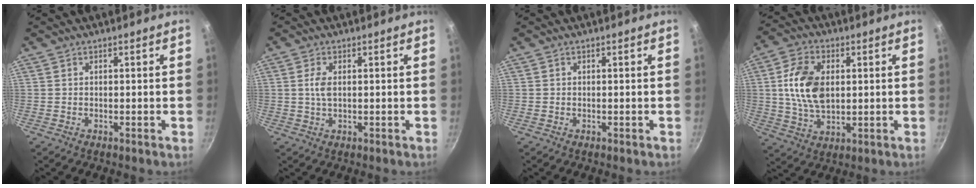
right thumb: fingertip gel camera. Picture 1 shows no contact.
{"total": 2.9, "force": [0.4, 1.4, 2.5], "torque": [-0.054, 0.001, 0.008]}
{"total": 0.0}
{"total": 12.2, "force": [1.6, 7.7, 9.4], "torque": [-0.161, -0.002, 0.031]}